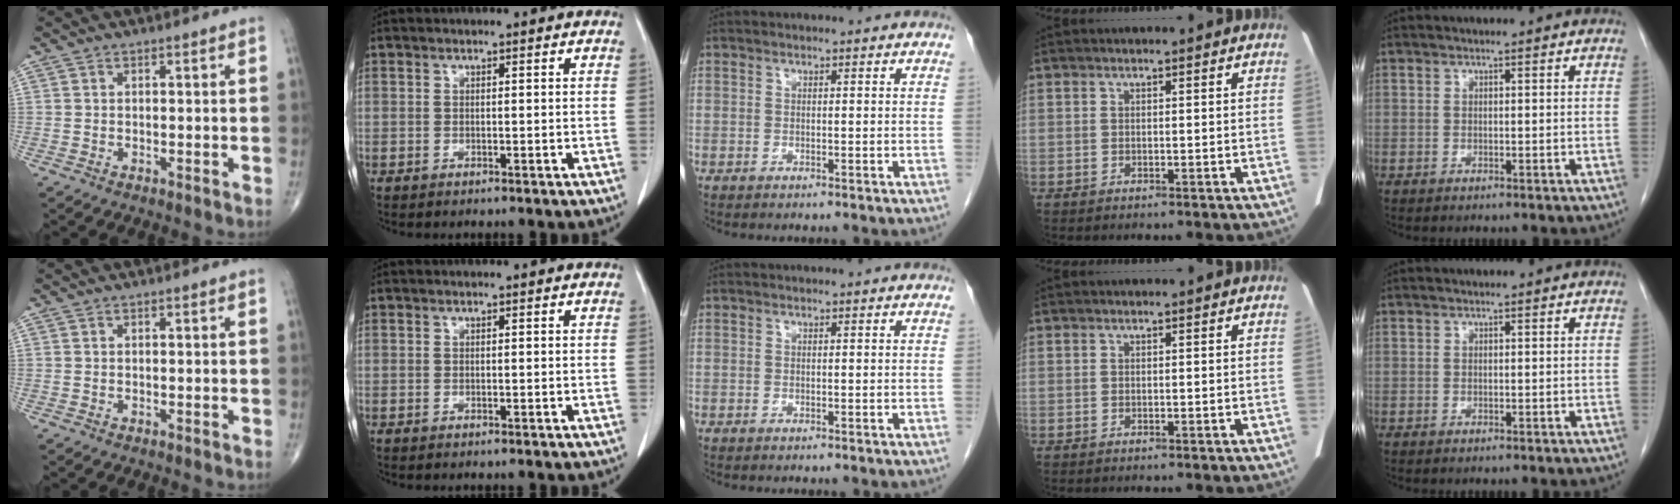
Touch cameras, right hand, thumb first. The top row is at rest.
{}